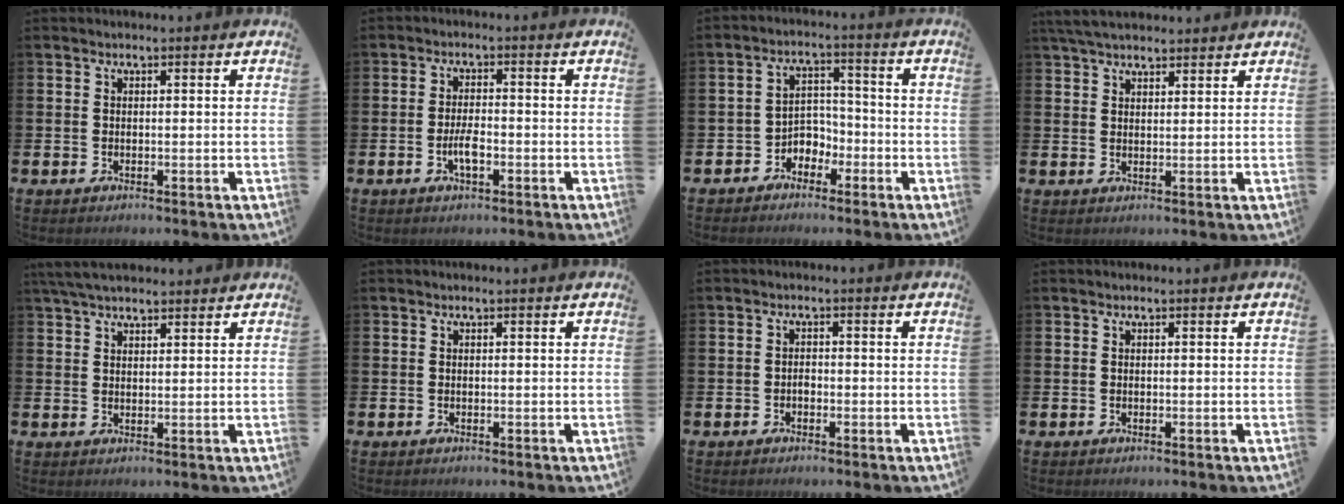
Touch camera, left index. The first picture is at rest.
{"total": 3.2, "force": [-1.0, 1.2, 2.8], "torque": [-0.048, 0.002, -0.020]}
{"total": 3.4, "force": [-2.4, 2.3, 0.6], "torque": [-0.027, 0.003, -0.056]}
{"total": 4.5, "force": [4.1, 1.1, 1.4], "torque": [-0.035, -0.008, 0.078]}
{"total": 4.5, "force": [4.1, 1.1, 1.7], "torque": [-0.040, -0.006, 0.076]}
{"total": 0.0}
{"total": 1.0, "force": [-0.5, 0.7, 0.5], "torque": [-0.008, 0.000, -0.011]}
{"total": 0.0}